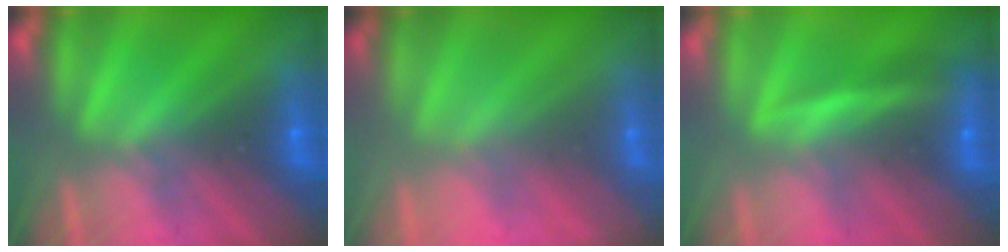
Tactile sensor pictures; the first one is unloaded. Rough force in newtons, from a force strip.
{"total": 2.1}
{"total": 3.0}